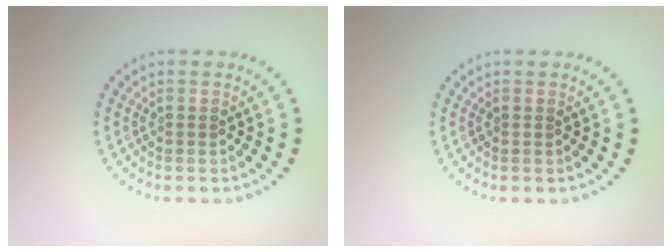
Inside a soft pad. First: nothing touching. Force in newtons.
{"total": 0.0}